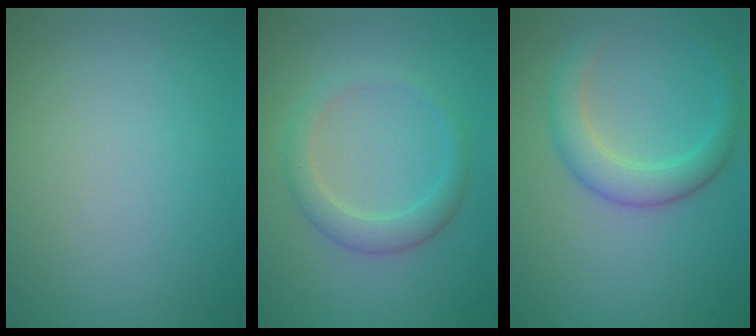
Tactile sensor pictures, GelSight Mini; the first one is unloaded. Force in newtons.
{"total": 2.5, "press": 2.5, "slide": 0.2}
{"total": 3.3, "press": 3.3, "slide": 0.1}